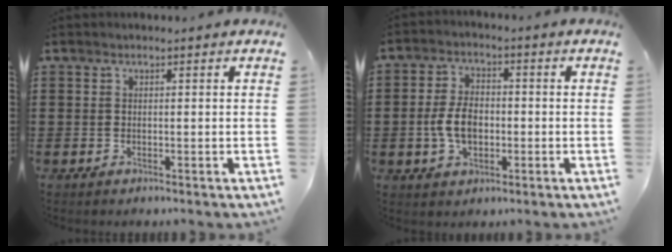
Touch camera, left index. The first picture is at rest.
{"total": 6.1, "force": [-1.1, 3.6, 4.8], "torque": [-0.115, 0.000, -0.028]}